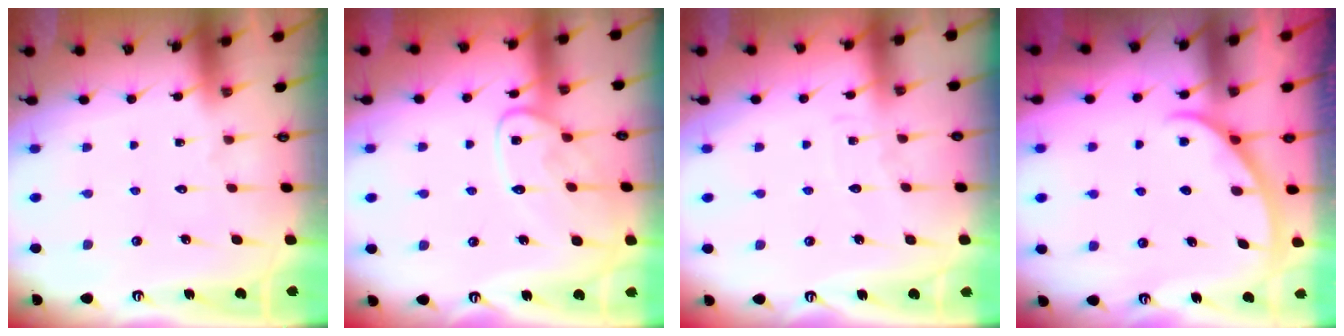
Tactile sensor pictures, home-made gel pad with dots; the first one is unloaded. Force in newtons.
{"total": 12.1, "press": 12.0, "slide": 0.6}
{"total": 3.6, "press": 3.6, "slide": 0.4}
{"total": 2.4, "press": 2.4, "slide": 0.4}